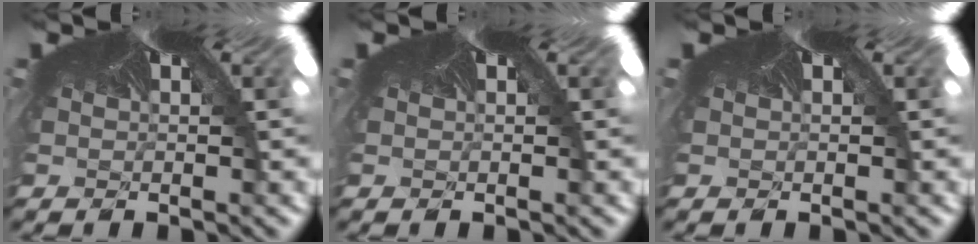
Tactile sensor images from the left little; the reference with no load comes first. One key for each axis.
{"total": 0.0}
{"total": 0.0}